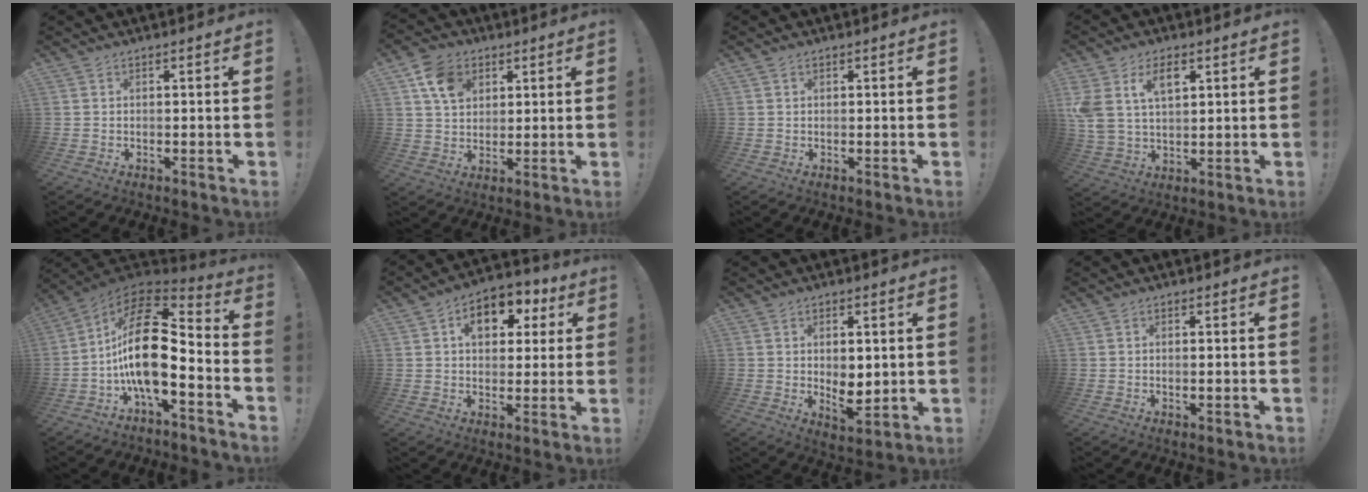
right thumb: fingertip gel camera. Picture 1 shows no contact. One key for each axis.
{"total": 10.3, "fx": 4.9, "fy": 7.6, "fz": 4.9, "tx": -0.076, "ty": -0.015, "tz": 0.097}
{"total": 0.6, "fx": 0.4, "fy": 0.5, "fz": 0.1, "tx": 0.006, "ty": -0.001, "tz": 0.006}
{"total": 9.7, "fx": 4.8, "fy": 5.7, "fz": 6.2, "tx": -0.122, "ty": -0.014, "tz": 0.087}
{"total": 22.5, "fx": -1.0, "fy": 10.6, "fz": 19.9, "tx": -0.377, "ty": 0.009, "tz": -0.016}
{"total": 11.4, "fx": 4.3, "fy": 8.0, "fz": 6.8, "tx": -0.084, "ty": -0.016, "tz": 0.076}
{"total": 6.2, "fx": 1.2, "fy": 3.5, "fz": 4.9, "tx": -0.070, "ty": -0.016, "tz": 0.025}
{"total": 0.7, "fx": 0.2, "fy": 0.2, "fz": 0.6, "tx": -0.003, "ty": -0.003, "tz": 0.003}